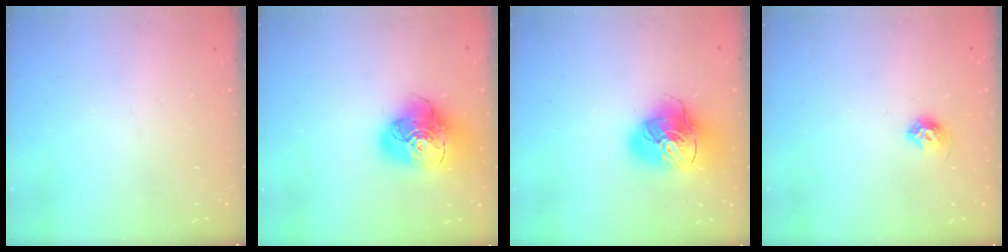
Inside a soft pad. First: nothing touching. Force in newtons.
{"total": 20.1, "press": 20.0, "slide": 2.6}
{"total": 17.4, "press": 17.2, "slide": 2.7}
{"total": 7.3, "press": 7.3, "slide": 0.8}